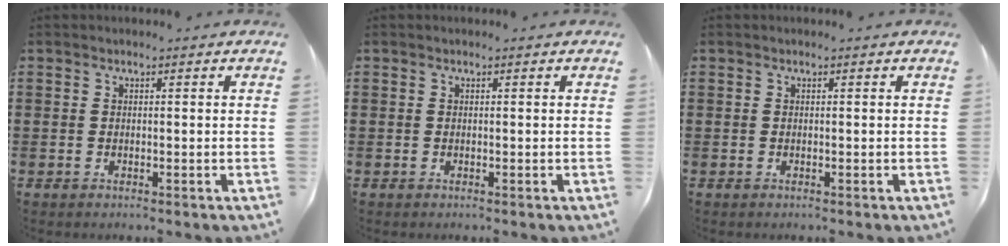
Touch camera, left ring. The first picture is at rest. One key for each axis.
{"total": 0.0}
{"total": 0.0}